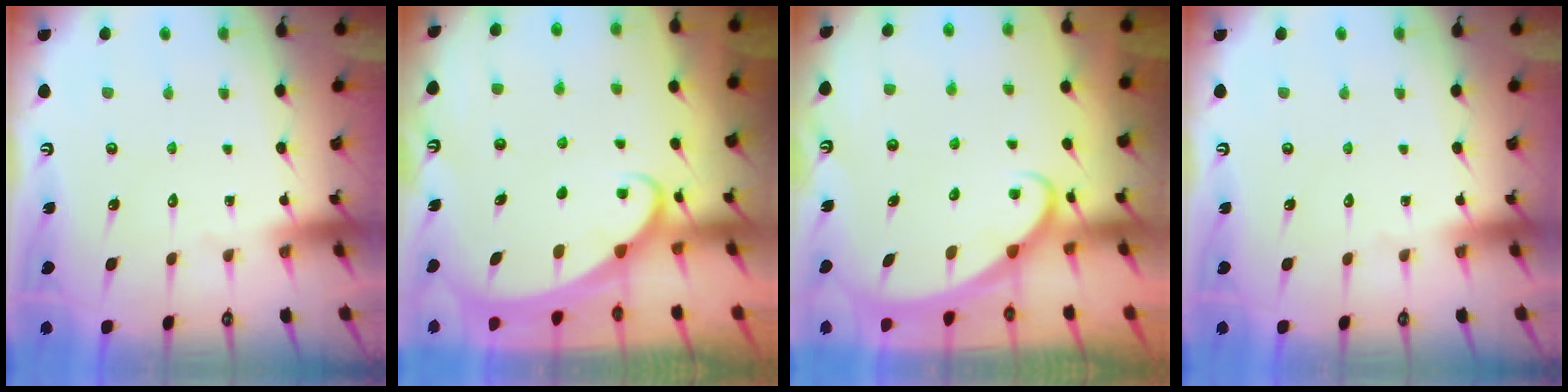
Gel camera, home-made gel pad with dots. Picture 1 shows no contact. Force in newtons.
{"total": 1.8, "press": 1.8, "slide": 0.2}
{"total": 2.5, "press": 2.5, "slide": 0.3}
{"total": 0.0}